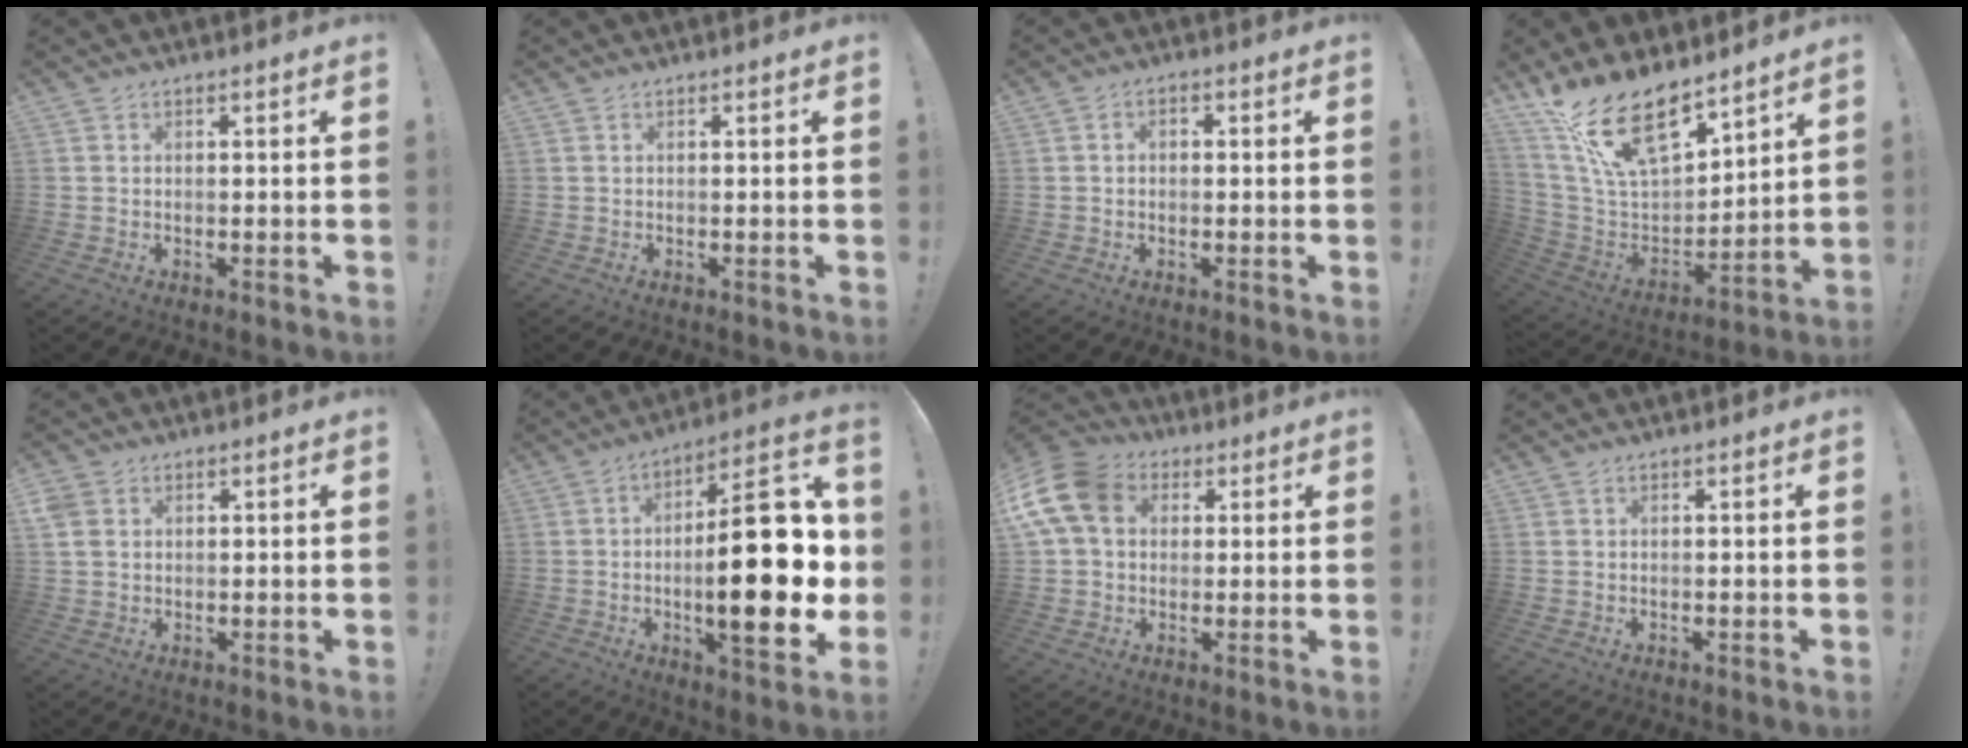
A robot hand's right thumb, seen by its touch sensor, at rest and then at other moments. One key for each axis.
{"total": 0.0}
{"total": 1.8, "fx": -1.0, "fy": 1.1, "fz": 1.1, "tx": -0.020, "ty": 0.010, "tz": -0.018}
{"total": 20.1, "fx": 15.1, "fy": 7.7, "fz": 10.8, "tx": -0.201, "ty": -0.108, "tz": 0.280}
{"total": 4.4, "fx": 1.7, "fy": 3.4, "fz": 2.1, "tx": -0.039, "ty": 0.004, "tz": 0.038}
{"total": 27.0, "fx": -2.5, "fy": 8.5, "fz": 25.5, "tx": -0.395, "ty": 0.008, "tz": -0.039}
{"total": 14.5, "fx": 3.5, "fy": 10.9, "fz": 8.9, "tx": -0.185, "ty": 0.001, "tz": 0.069}
{"total": 0.0}